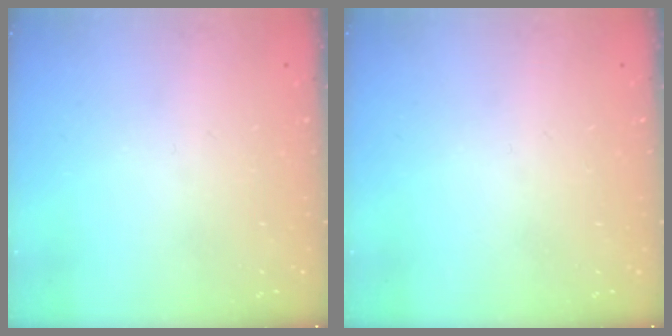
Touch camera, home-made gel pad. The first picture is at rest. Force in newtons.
{"total": 0.0}